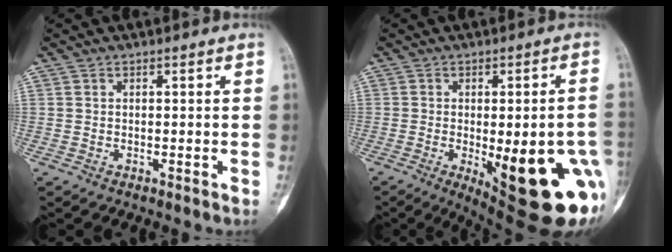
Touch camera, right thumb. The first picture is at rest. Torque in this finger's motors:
{"motor_torque": [-0.10, 1.69, 2.02, -0.75, 0.15]}